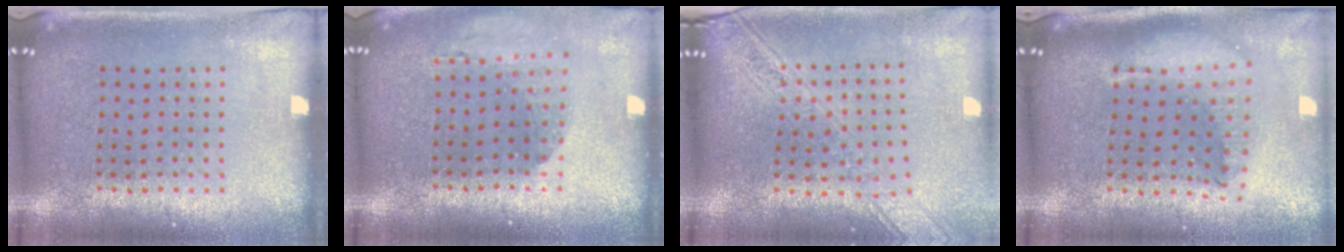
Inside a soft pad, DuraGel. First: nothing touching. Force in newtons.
{"total": 1.2, "press": 1.2, "slide": 0.2}
{"total": 2.2, "press": 1.8, "slide": 1.3}
{"total": 2.3, "press": 1.7, "slide": 1.5}